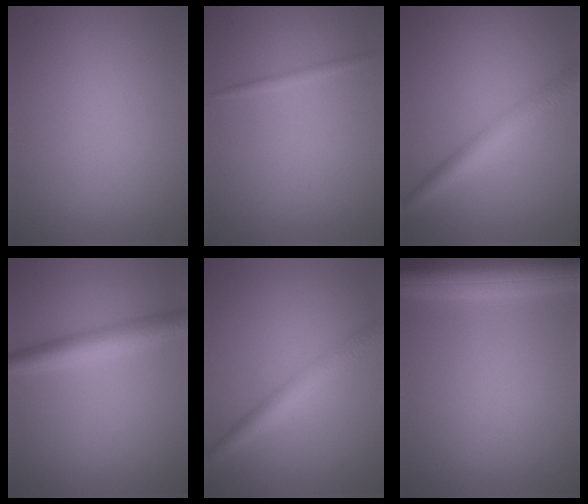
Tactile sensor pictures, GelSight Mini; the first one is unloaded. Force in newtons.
{"total": 0.8, "press": 0.8, "slide": 0.0}
{"total": 3.8, "press": 3.8, "slide": 0.1}
{"total": 4.0, "press": 4.0, "slide": 0.1}
{"total": 3.8, "press": 3.8, "slide": 0.1}
{"total": 8.1, "press": 8.1, "slide": 0.4}